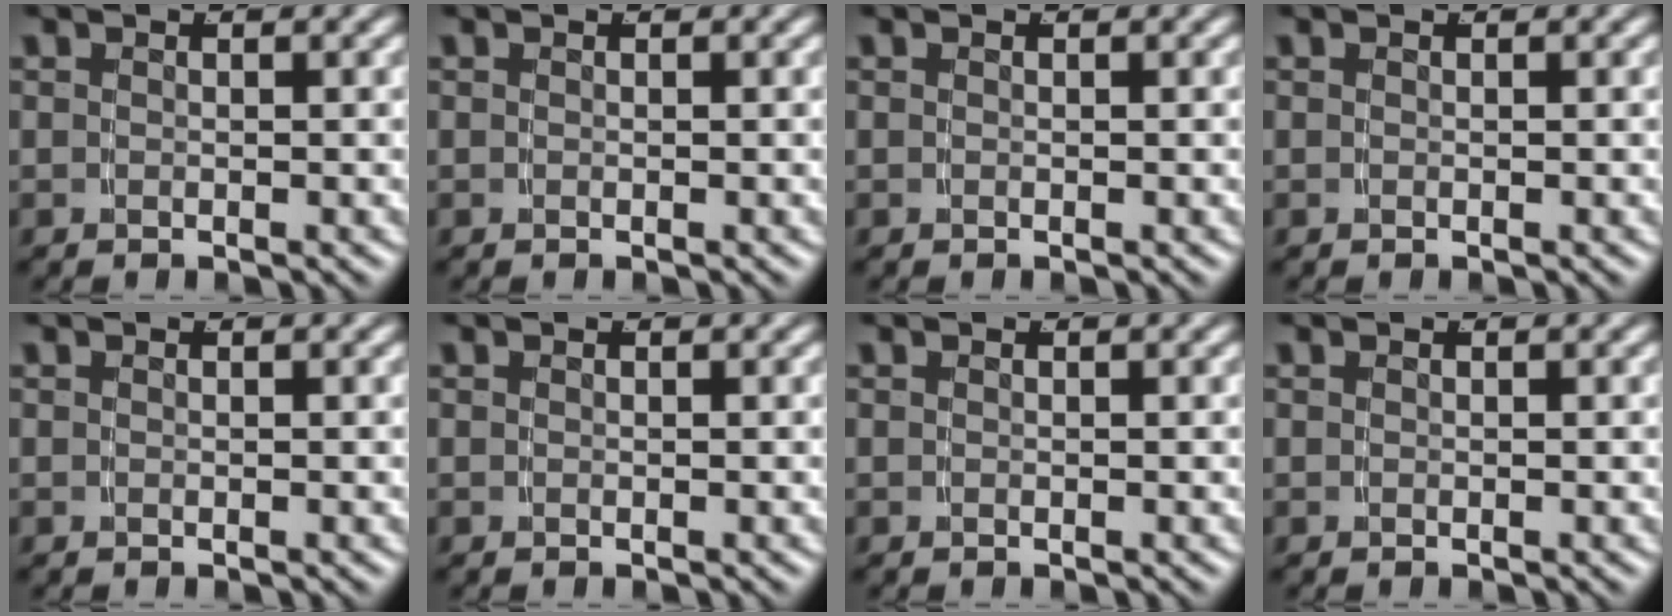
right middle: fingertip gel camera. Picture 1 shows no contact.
{"total": 0.0}
{"total": 0.0}
{"total": 0.0}
{"total": 0.0}
{"total": 0.0}
{"total": 0.0}
{"total": 0.0}